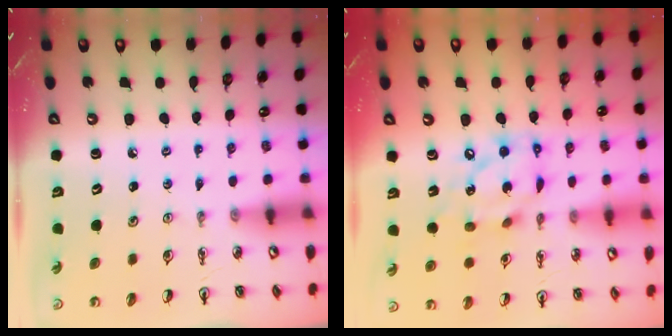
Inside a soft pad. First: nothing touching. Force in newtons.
{"total": 13.7, "press": 13.6, "slide": 1.5}